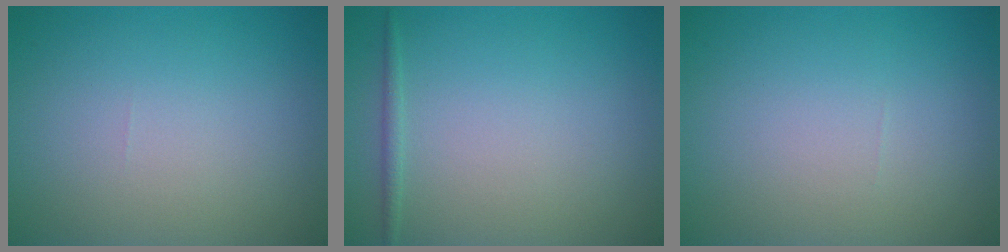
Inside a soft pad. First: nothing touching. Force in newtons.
{"total": 0.8, "press": 0.8, "slide": 0.1}
{"total": 0.0}